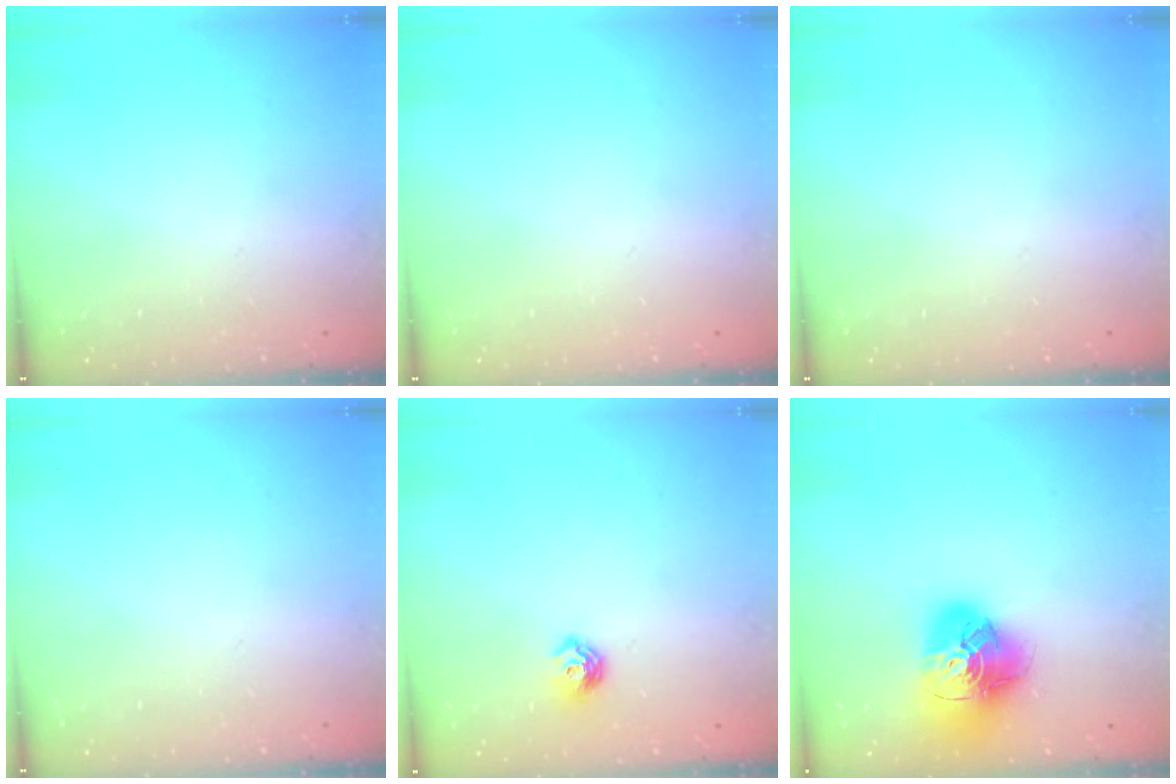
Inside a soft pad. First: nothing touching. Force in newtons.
{"total": 0.0}
{"total": 0.0}
{"total": 0.0}
{"total": 7.5, "press": 7.4, "slide": 1.0}
{"total": 18.0, "press": 17.9, "slide": 2.0}